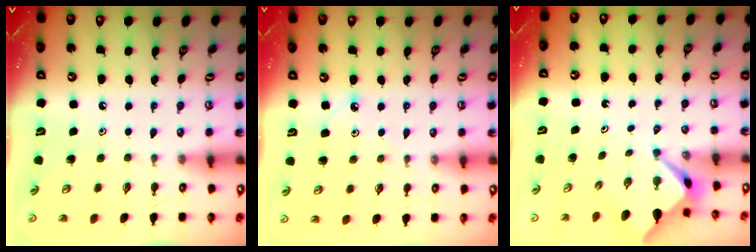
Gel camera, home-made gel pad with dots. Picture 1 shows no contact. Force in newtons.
{"total": 3.5, "press": 3.4, "slide": 0.4}
{"total": 2.3, "press": 2.3, "slide": 0.3}